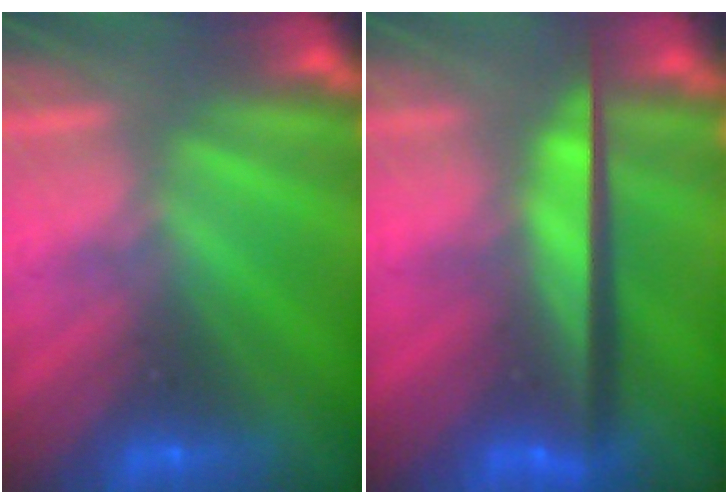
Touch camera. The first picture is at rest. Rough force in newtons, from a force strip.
{"total": 9.7}